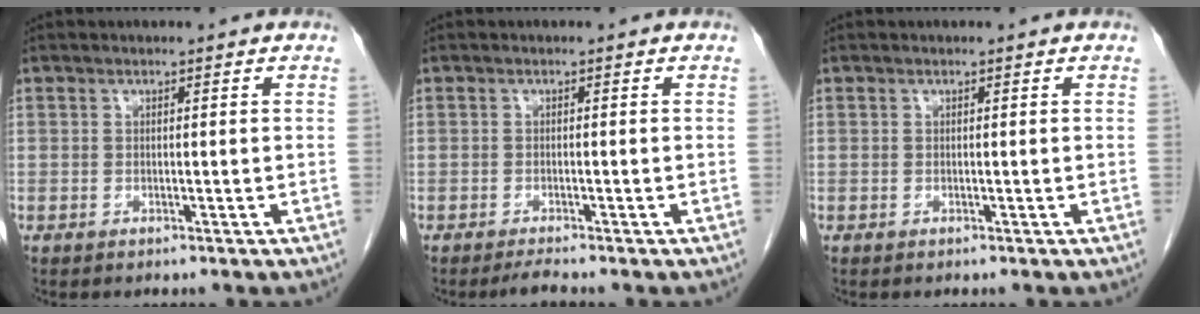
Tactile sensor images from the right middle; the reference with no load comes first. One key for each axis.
{"total": 1.5, "fx": -1.3, "fy": -0.4, "fz": 0.6, "tx": -0.020, "ty": -0.008, "tz": -0.023}
{"total": 0.0}